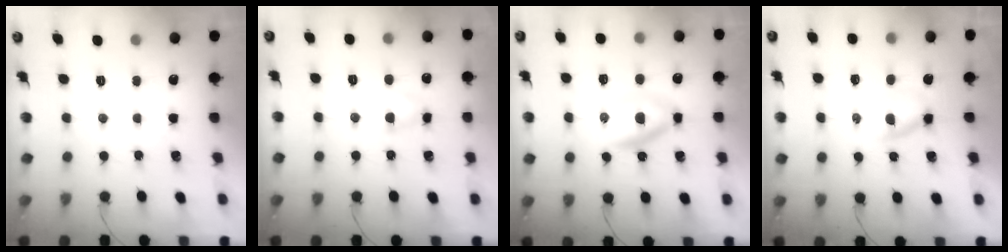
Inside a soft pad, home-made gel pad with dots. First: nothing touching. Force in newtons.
{"total": 3.2, "press": 3.1, "slide": 0.8}
{"total": 4.6, "press": 4.5, "slide": 0.9}
{"total": 2.2, "press": 2.0, "slide": 1.1}